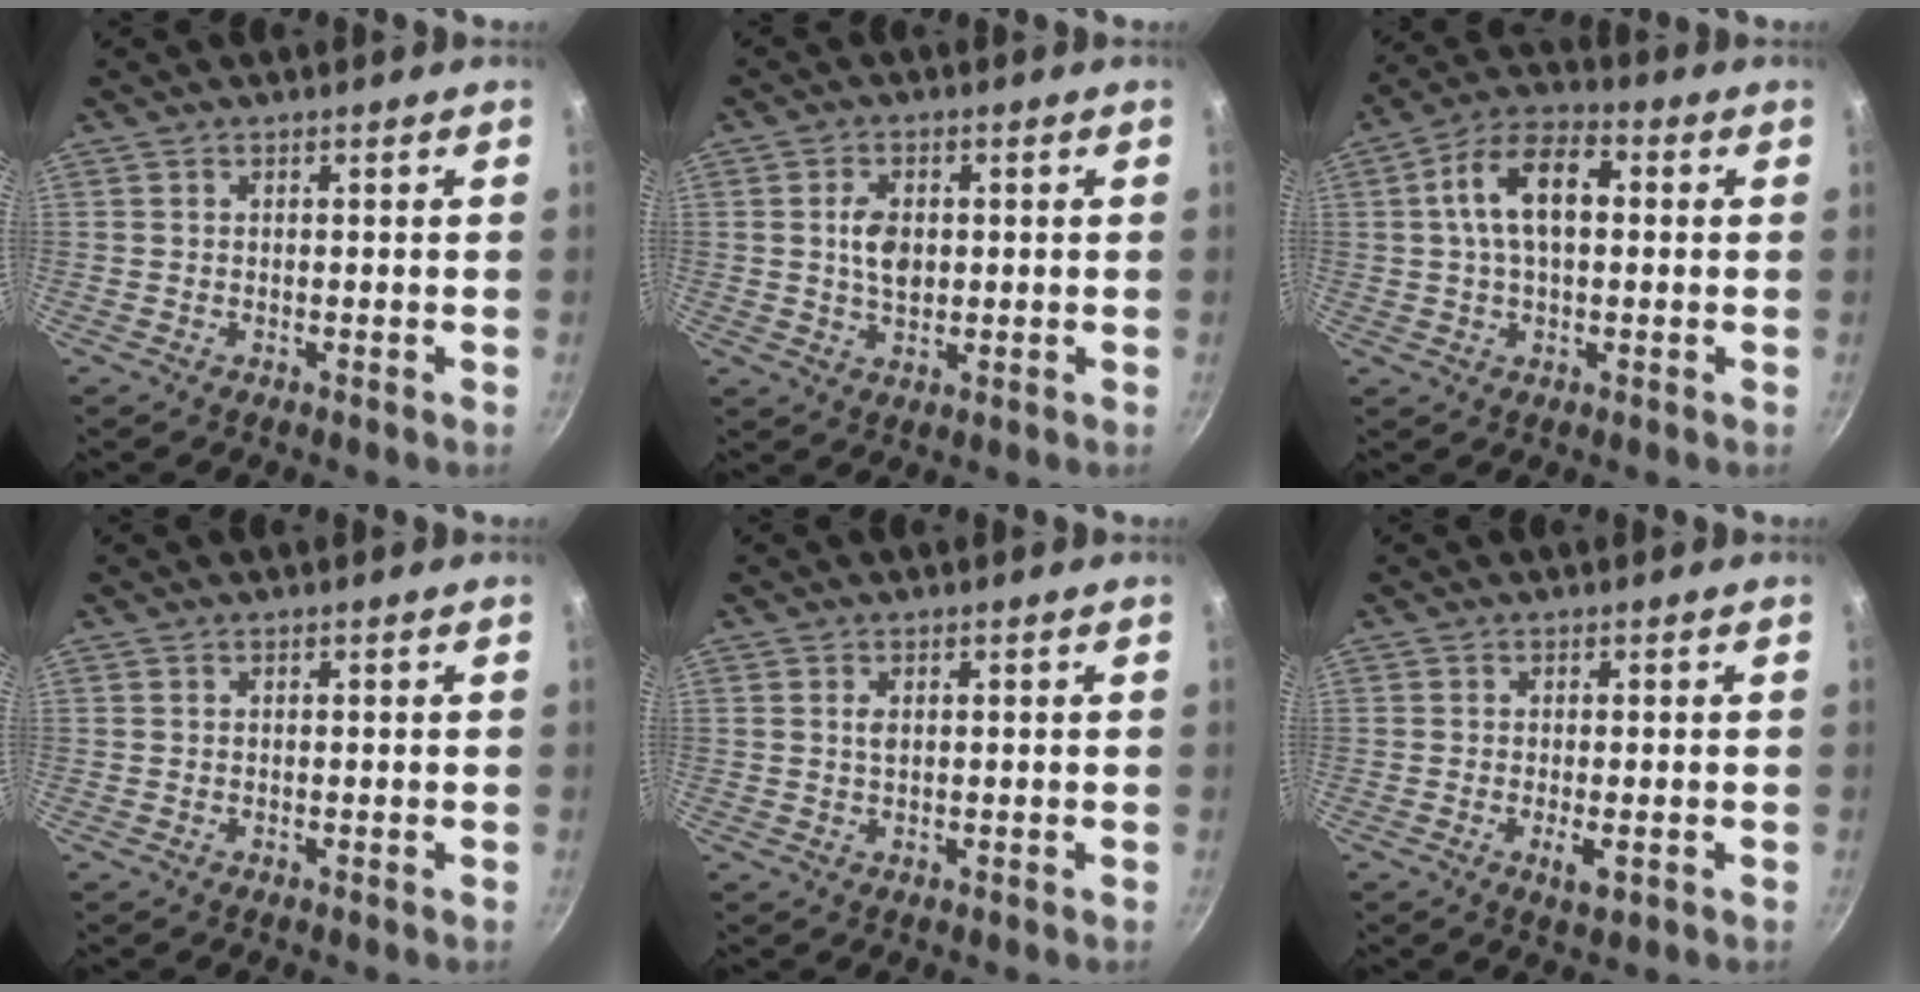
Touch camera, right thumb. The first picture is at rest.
{"total": 5.5, "force": [0.6, 3.5, 4.1], "torque": [-0.066, -0.001, 0.013]}
{"total": 12.0, "force": [1.8, 6.6, 9.8], "torque": [-0.177, 0.027, 0.026]}
{"total": 0.0}
{"total": 1.4, "force": [0.4, 0.8, 1.1], "torque": [-0.019, -0.001, 0.009]}
{"total": 2.6, "force": [-0.8, 0.9, 2.3], "torque": [-0.042, -0.004, -0.012]}